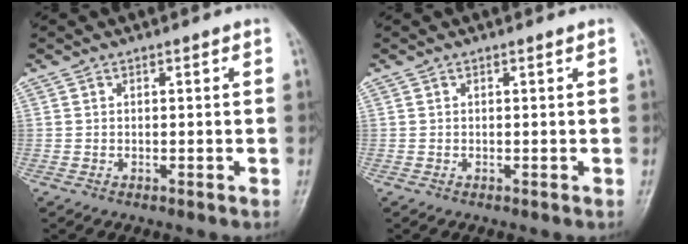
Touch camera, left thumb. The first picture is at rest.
{"total": 0.0}